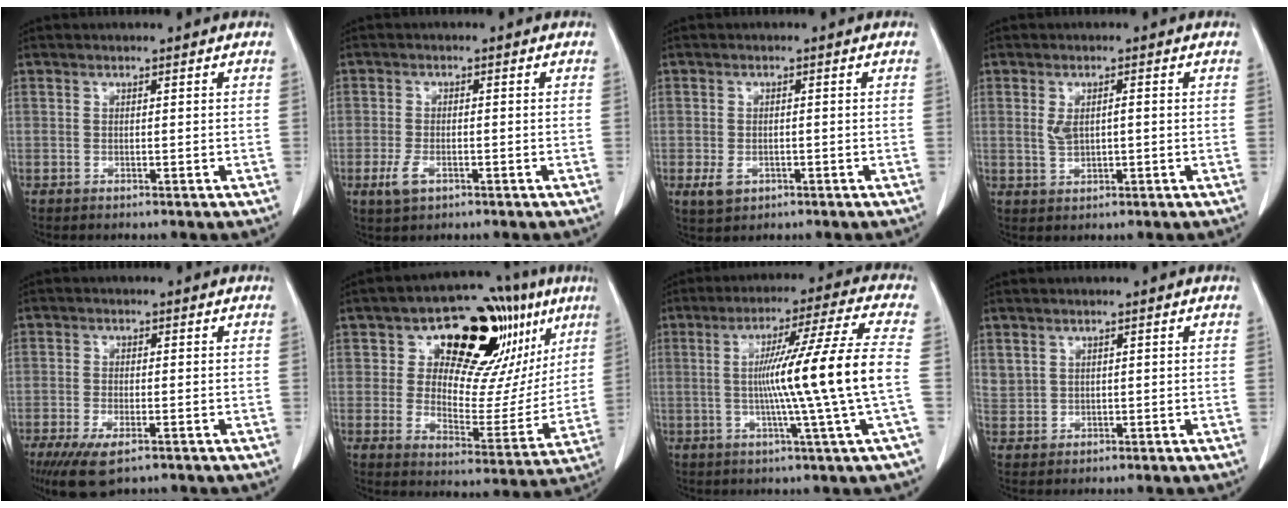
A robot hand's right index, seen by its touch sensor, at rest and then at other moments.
{"total": 3.2, "force": [-1.5, 1.7, 2.3], "torque": [-0.053, -0.001, -0.022]}
{"total": 3.0, "force": [-1.2, 2.3, 1.7], "torque": [-0.031, -0.001, -0.007]}
{"total": 2.9, "force": [0.2, 1.4, 2.5], "torque": [-0.050, 0.008, 0.012]}
{"total": 6.5, "force": [-3.9, 2.2, 4.7], "torque": [-0.084, -0.015, -0.061]}
{"total": 21.3, "force": [10.1, 11.1, 15.2], "torque": [-0.191, 0.041, 0.152]}
{"total": 14.7, "force": [-0.9, -2.8, 14.4], "torque": [-0.236, -0.003, -0.015]}
{"total": 2.6, "force": [1.5, 2.1, 0.6], "torque": [-0.006, 0.007, 0.038]}